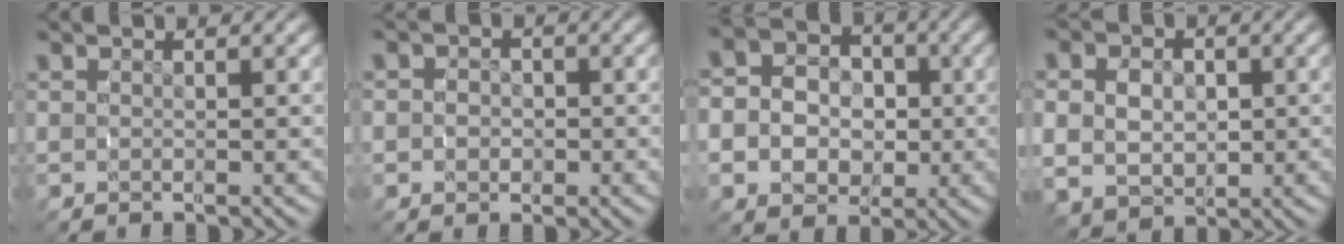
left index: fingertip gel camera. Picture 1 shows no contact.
{"total": 2.7, "force": [-0.5, 2.6, 0.8], "torque": [-0.016, -0.003, -0.014]}
{"total": 9.8, "force": [-1.2, 8.6, 4.4], "torque": [-0.095, -0.023, -0.029]}
{"total": 6.4, "force": [-0.5, 5.4, 3.4], "torque": [-0.081, -0.030, 0.003]}